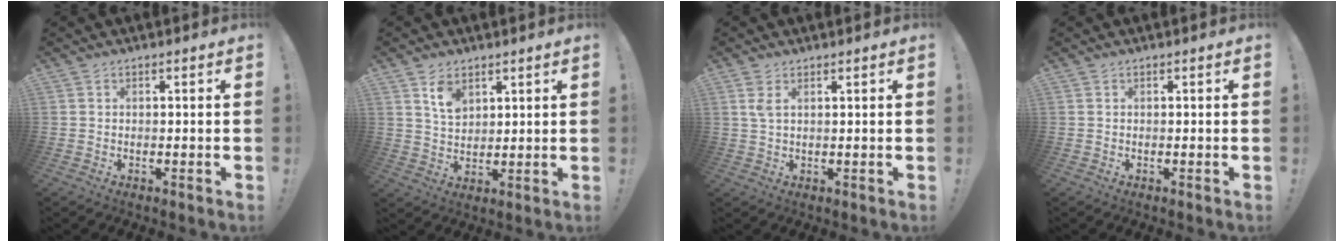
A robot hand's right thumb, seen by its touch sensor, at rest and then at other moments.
{"total": 7.1, "force": [4.2, 4.6, 3.4], "torque": [-0.046, -0.021, 0.076]}
{"total": 2.8, "force": [1.3, 1.0, 2.2], "torque": [-0.044, 0.001, 0.022]}
{"total": 0.0}